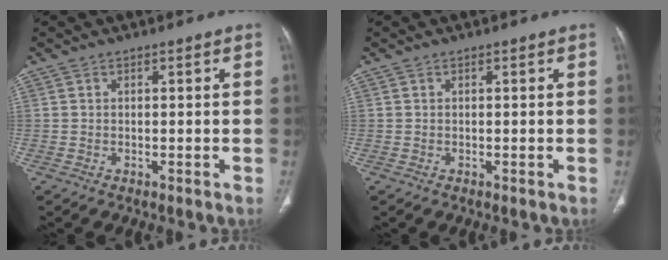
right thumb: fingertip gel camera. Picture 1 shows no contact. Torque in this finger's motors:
{"motor_torque": [0.02, 0.02, 0.28, 0.22, 0.01]}